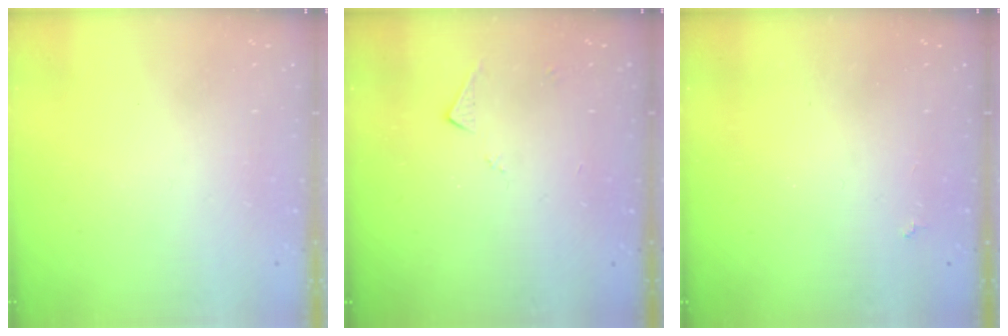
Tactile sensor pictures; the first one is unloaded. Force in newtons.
{"total": 3.5, "press": 3.4, "slide": 0.5}
{"total": 1.4, "press": 1.3, "slide": 0.4}